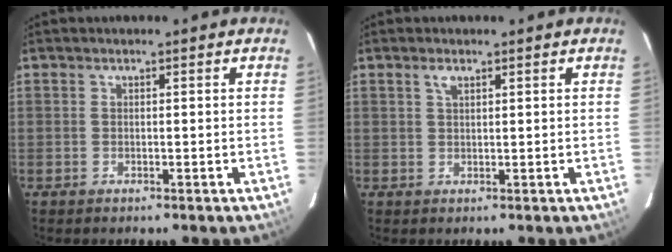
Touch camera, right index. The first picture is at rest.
{"total": 1.4, "force": [1.0, 0.2, 0.9], "torque": [-0.020, 0.002, 0.017]}